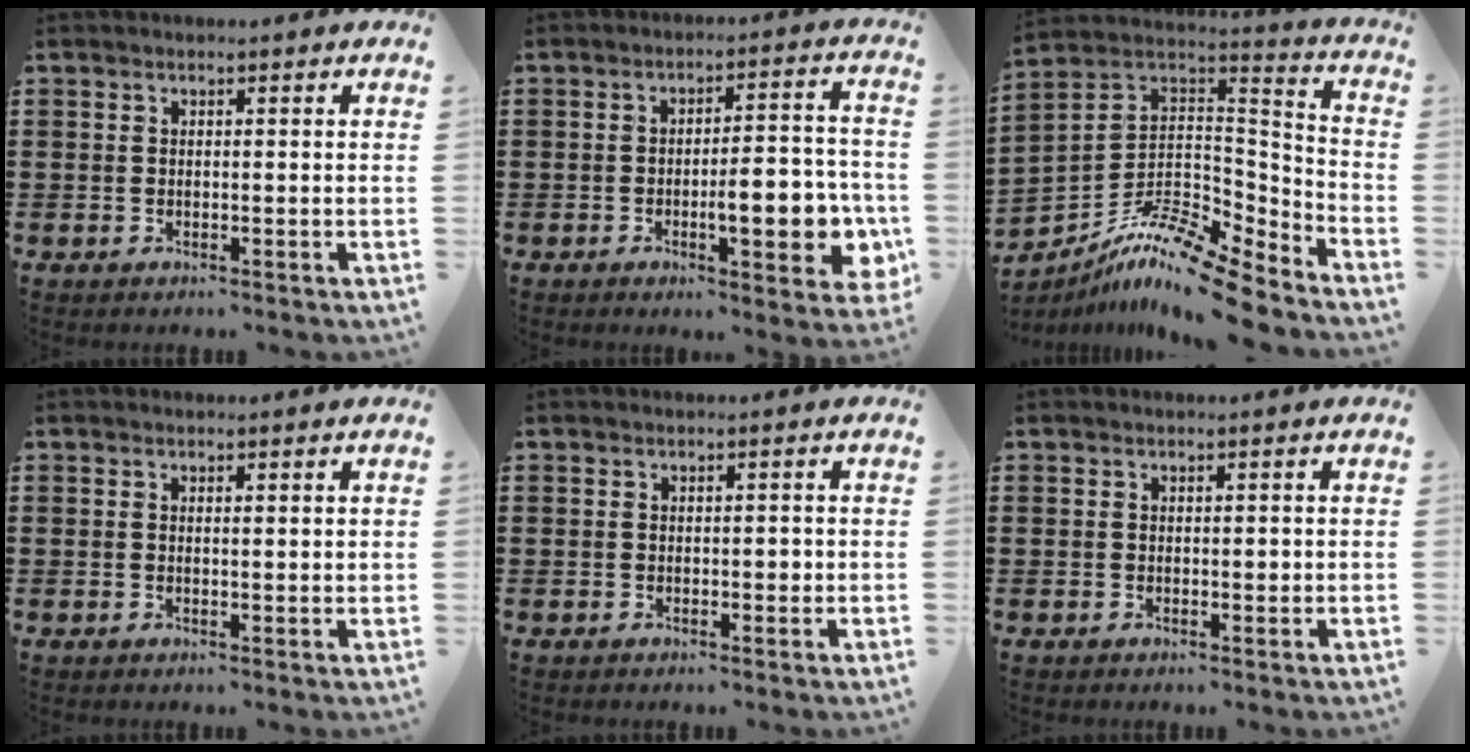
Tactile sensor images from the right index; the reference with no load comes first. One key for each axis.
{"total": 9.3, "fx": -2.3, "fy": 3.0, "fz": 8.5, "tx": -0.113, "ty": -0.006, "tz": -0.038}
{"total": 12.6, "fx": -10.0, "fy": 2.1, "fz": 7.4, "tx": -0.140, "ty": 0.017, "tz": -0.194}
{"total": 0.7, "fx": 0.4, "fy": 0.1, "fz": 0.5, "tx": -0.011, "ty": 0.000, "tz": 0.008}
{"total": 1.2, "fx": 0.0, "fy": 0.6, "fz": 1.0, "tx": -0.017, "ty": 0.004, "tz": -0.001}
{"total": 0.9, "fx": 0.1, "fy": 0.5, "fz": 0.7, "tx": -0.014, "ty": 0.004, "tz": 0.001}